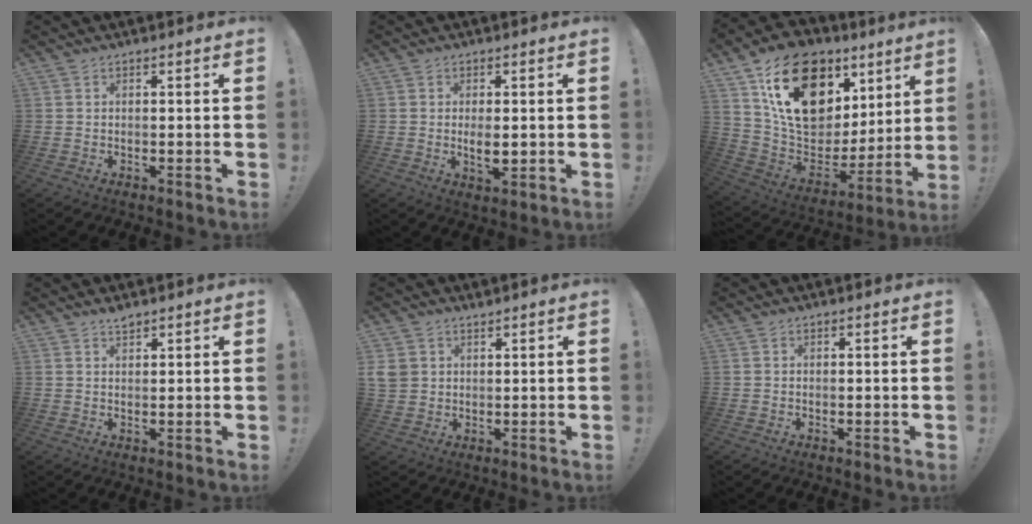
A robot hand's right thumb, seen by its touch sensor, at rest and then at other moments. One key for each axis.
{"total": 4.5, "fx": 0.1, "fy": 1.8, "fz": 4.1, "tx": -0.063, "ty": -0.004, "tz": 0.000}
{"total": 23.4, "fx": 12.0, "fy": 15.0, "fz": 13.4, "tx": -0.195, "ty": -0.059, "tz": 0.238}
{"total": 1.8, "fx": 1.7, "fy": 0.4, "fz": 0.6, "tx": -0.004, "ty": -0.009, "tz": 0.029}
{"total": 5.1, "fx": 2.6, "fy": 3.7, "fz": 2.2, "tx": -0.047, "ty": -0.006, "tz": 0.055}
{"total": 0.0}